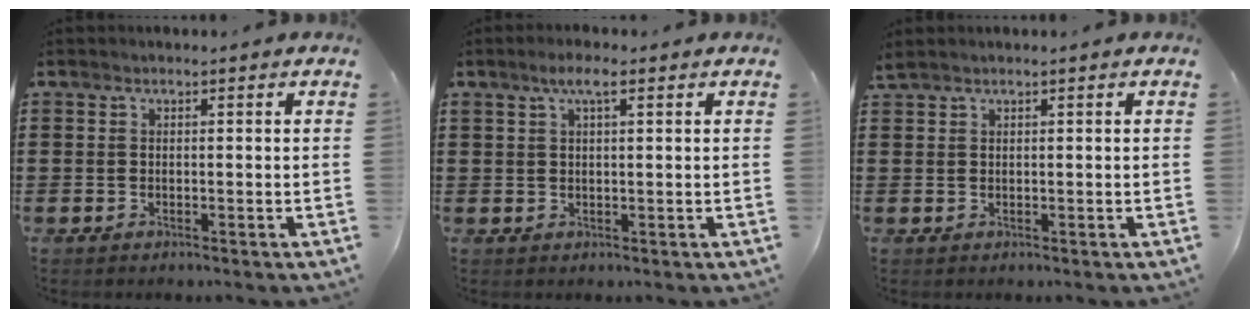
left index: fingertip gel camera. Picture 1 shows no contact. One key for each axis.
{"total": 2.9, "fx": 1.5, "fy": 1.2, "fz": 2.2, "tx": -0.048, "ty": 0.008, "tz": 0.025}
{"total": 0.7, "fx": 0.7, "fy": 0.0, "fz": 0.3, "tx": -0.008, "ty": 0.000, "tz": 0.013}